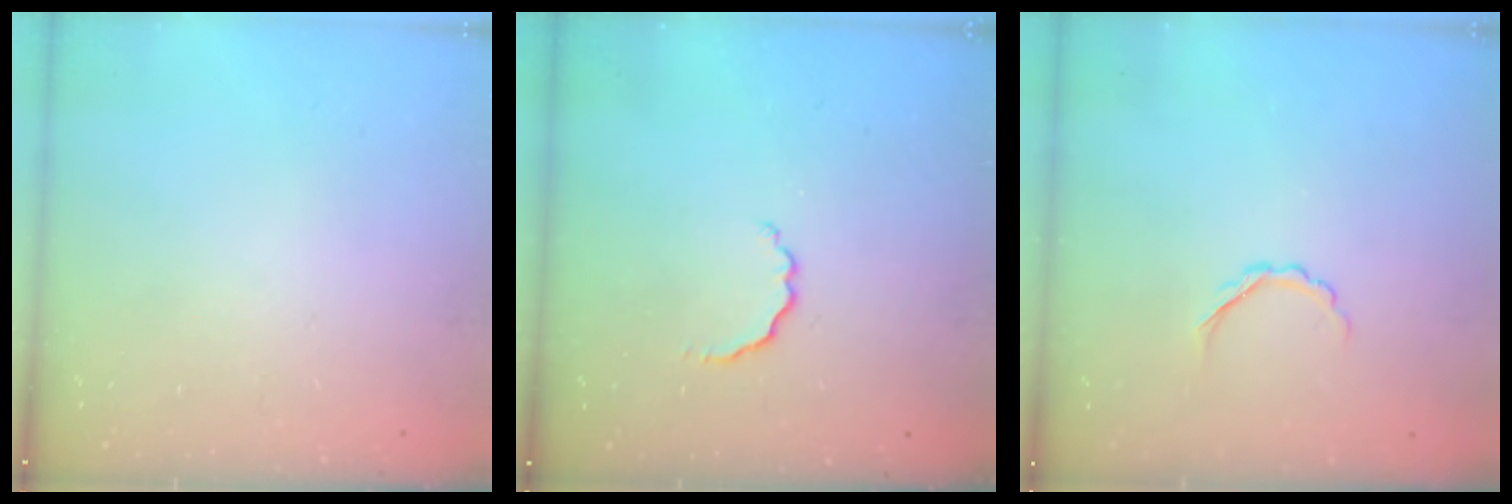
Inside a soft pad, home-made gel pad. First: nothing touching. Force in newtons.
{"total": 2.7, "press": 2.6, "slide": 0.8}
{"total": 2.7, "press": 2.6, "slide": 0.8}